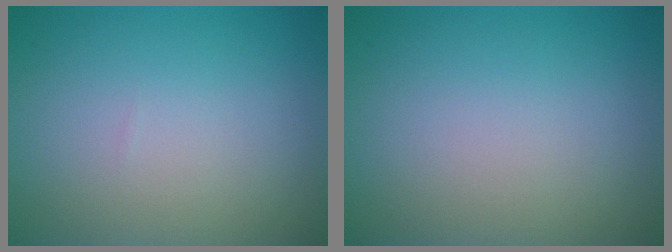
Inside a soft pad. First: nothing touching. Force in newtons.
{"total": 0.0}